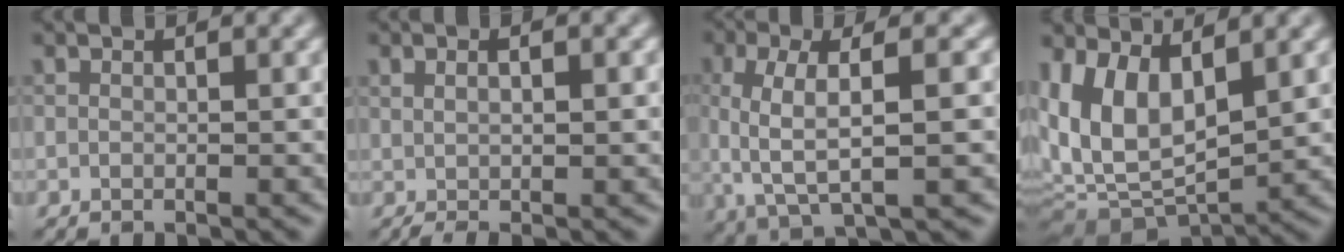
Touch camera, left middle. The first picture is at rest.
{"total": 2.3, "force": [0.3, 0.7, 2.2], "torque": [-0.036, -0.002, 0.009]}
{"total": 6.3, "force": [0.1, 2.1, 6.0], "torque": [-0.123, 0.000, 0.002]}
{"total": 8.1, "force": [1.4, 4.7, 6.4], "torque": [-0.133, -0.017, 0.032]}